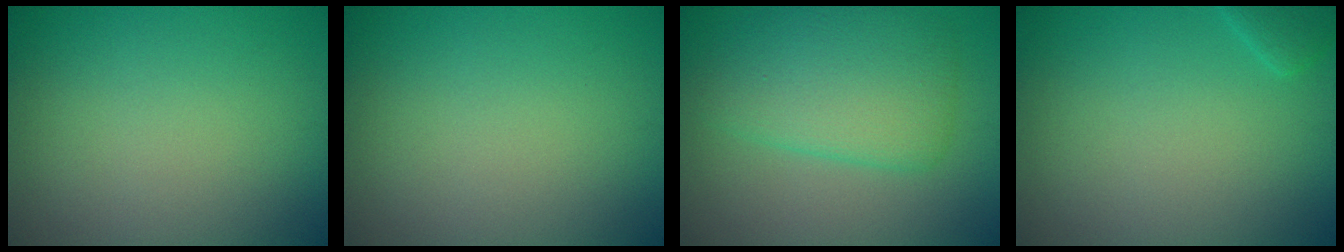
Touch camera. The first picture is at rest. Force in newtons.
{"total": 0.0}
{"total": 5.7, "press": 5.6, "slide": 0.2}
{"total": 1.3, "press": 1.3, "slide": 0.1}